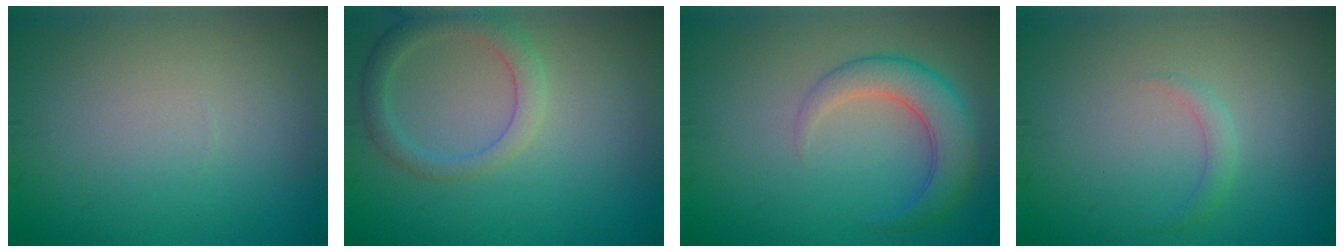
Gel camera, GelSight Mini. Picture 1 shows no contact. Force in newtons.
{"total": 3.0, "press": 2.9, "slide": 0.3}
{"total": 4.5, "press": 4.5, "slide": 0.2}
{"total": 1.1, "press": 1.1, "slide": 0.1}